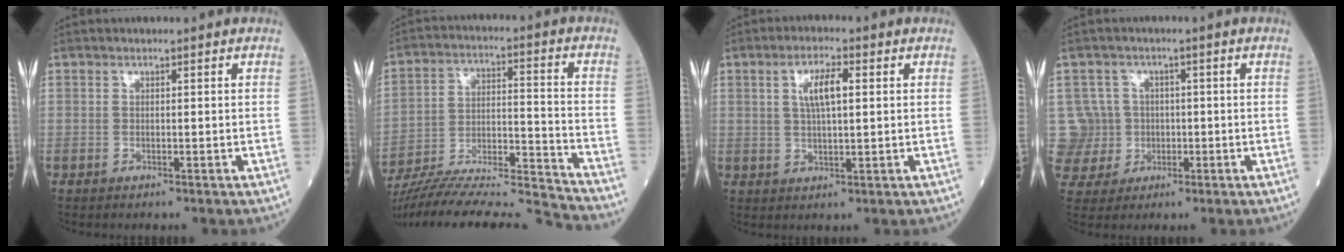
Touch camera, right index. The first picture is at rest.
{"total": 21.5, "force": [-20.3, -0.8, 7.0], "torque": [-0.134, -0.007, -0.326]}
{"total": 5.2, "force": [1.4, 1.2, 4.9], "torque": [-0.095, 0.008, 0.027]}
{"total": 7.1, "force": [0.0, 7.1, -0.3], "torque": [0.006, 0.025, 0.008]}